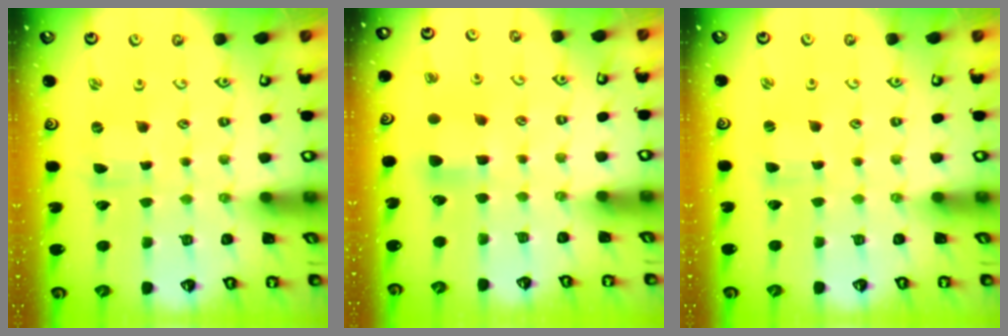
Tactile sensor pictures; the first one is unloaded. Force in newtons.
{"total": 5.2, "press": 5.2, "slide": 0.5}
{"total": 1.3, "press": 1.2, "slide": 0.3}